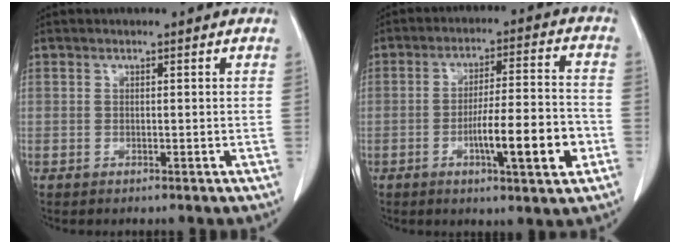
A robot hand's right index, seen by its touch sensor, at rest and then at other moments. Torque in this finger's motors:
{"motor_torque": [0.82, -0.33, 0.30, 0.15]}